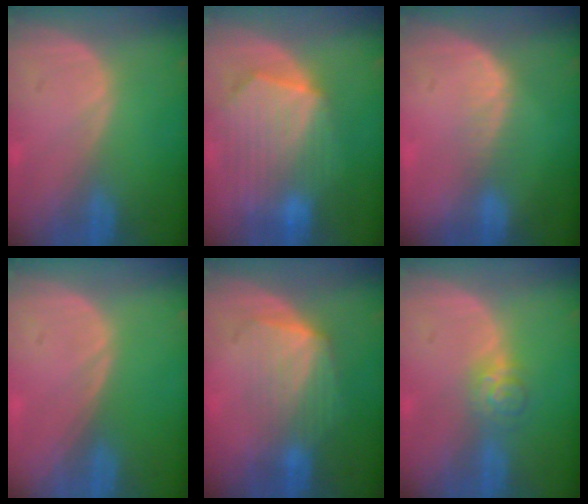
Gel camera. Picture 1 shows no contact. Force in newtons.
{"total": 10.4, "press": 9.1, "slide": 5.1}
{"total": 2.5, "press": 2.0, "slide": 1.6}
{"total": 0.0}
{"total": 7.1, "press": 6.5, "slide": 2.9}
{"total": 3.7, "press": 3.6, "slide": 0.9}